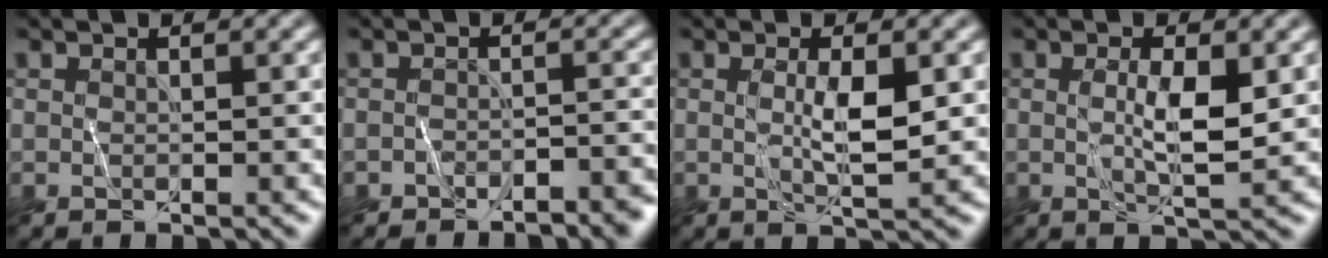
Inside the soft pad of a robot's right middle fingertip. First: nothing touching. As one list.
[{"total": 3.6, "force": [-3.4, 0.8, 0.8], "torque": [-0.011, 0.004, -0.043]}, {"total": 2.9, "force": [0.4, 0.4, 2.9], "torque": [-0.053, 0.001, 0.008]}, {"total": 3.3, "force": [0.4, 0.5, 3.2], "torque": [-0.059, 0.002, 0.010]}]